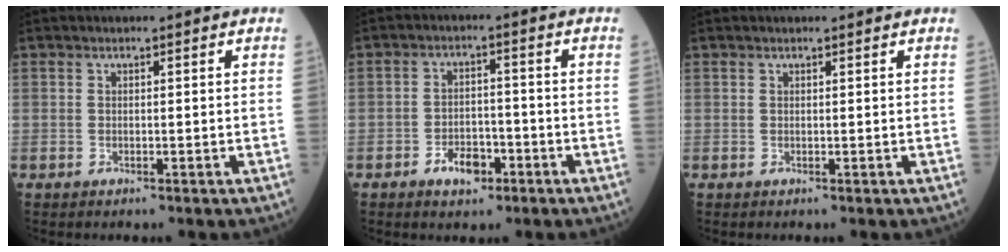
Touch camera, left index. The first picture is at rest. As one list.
[{"total": 4.7, "force": [-2.7, 2.6, 2.8], "torque": [-0.050, 0.006, -0.044]}, {"total": 0.6, "force": [0.6, 0.0, 0.1], "torque": [-0.007, 0.001, 0.008]}]